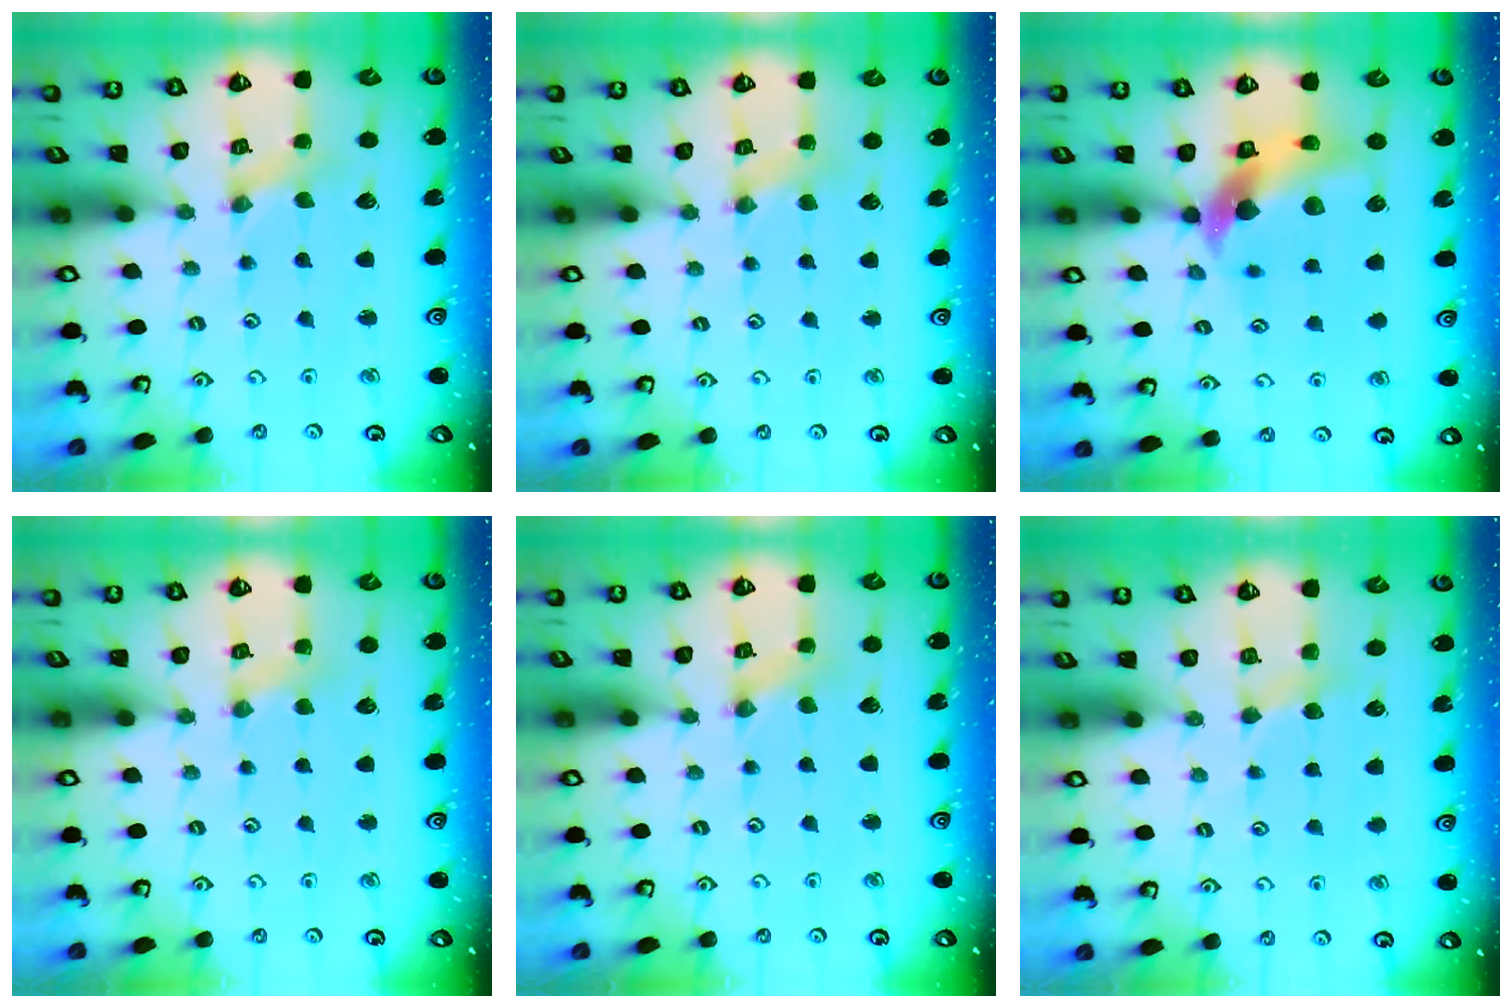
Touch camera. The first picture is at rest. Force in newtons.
{"total": 2.6, "press": 2.6, "slide": 0.3}
{"total": 10.8, "press": 10.7, "slide": 1.4}
{"total": 2.4, "press": 2.3, "slide": 0.5}
{"total": 0.0}
{"total": 3.3, "press": 3.3, "slide": 0.6}